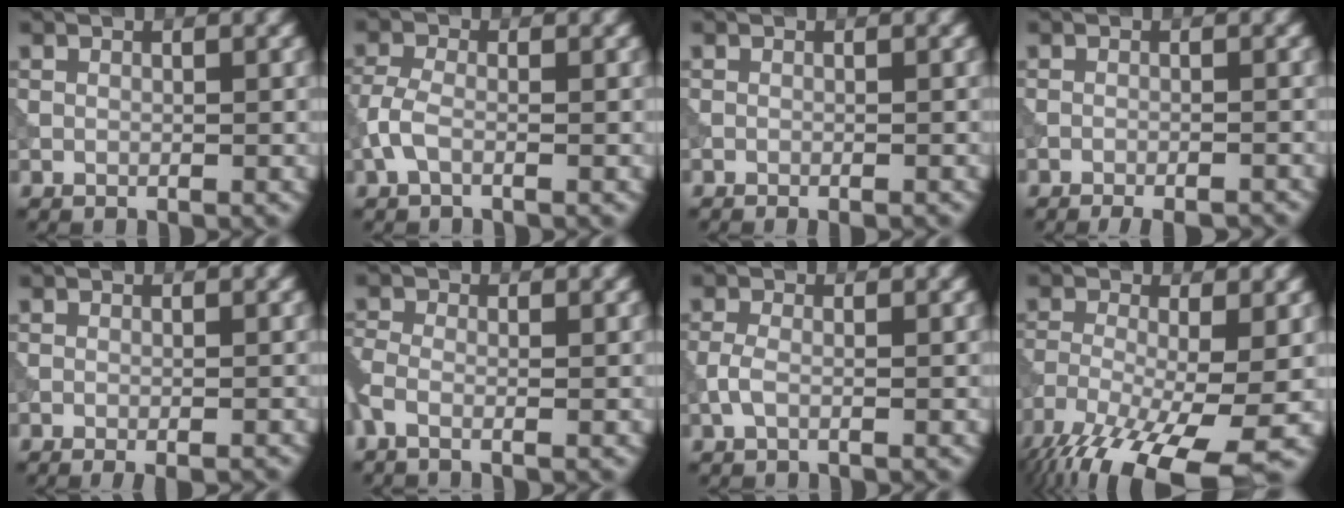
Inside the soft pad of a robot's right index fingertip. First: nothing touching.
{"total": 2.3, "force": [-1.0, 1.0, 1.8], "torque": [-0.046, 0.003, -0.029]}
{"total": 1.2, "force": [-0.9, 0.2, 0.7], "torque": [-0.001, -0.002, -0.010]}
{"total": 3.8, "force": [-3.3, 0.8, 1.7], "torque": [-0.022, 0.002, -0.040]}
{"total": 2.1, "force": [-1.4, 0.5, 1.5], "torque": [-0.014, -0.002, -0.017]}
{"total": 2.3, "force": [-1.2, 0.8, 1.8], "torque": [-0.045, -0.011, -0.038]}
{"total": 1.5, "force": [-0.5, 0.6, 1.2], "torque": [-0.032, 0.002, -0.017]}
{"total": 13.3, "force": [-7.5, 3.9, 10.3], "torque": [-0.203, -0.021, -0.130]}